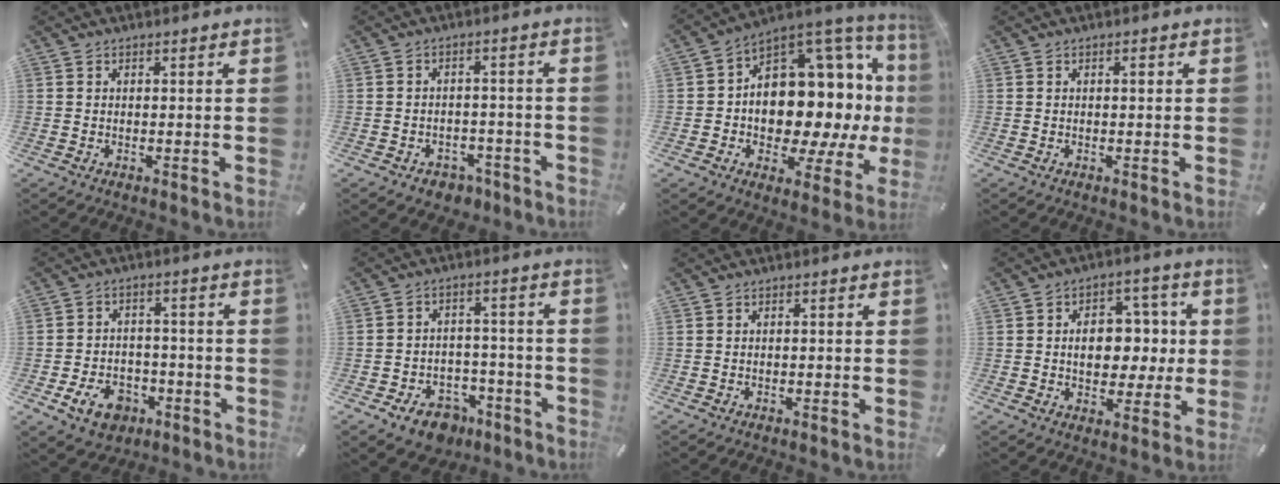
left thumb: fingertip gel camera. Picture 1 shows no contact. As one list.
[{"total": 4.7, "force": [-2.8, 3.4, 1.5], "torque": [-0.026, 0.017, -0.051]}, {"total": 16.8, "force": [0.3, 11.9, 11.9], "torque": [-0.147, -0.052, 0.011]}, {"total": 0.9, "force": [0.2, 0.4, 0.8], "torque": [-0.008, 0.000, 0.000]}, {"total": 9.1, "force": [-4.3, 6.6, 4.6], "torque": [-0.092, 0.022, -0.078]}, {"total": 9.1, "force": [-5.8, 6.0, 3.5], "torque": [-0.054, 0.050, -0.098]}, {"total": 0.6, "force": [-0.4, 0.2, 0.4], "torque": [-0.009, -0.001, -0.007]}, {"total": 10.9, "force": [0.3, 8.4, 6.9], "torque": [-0.092, 0.007, 0.008]}]